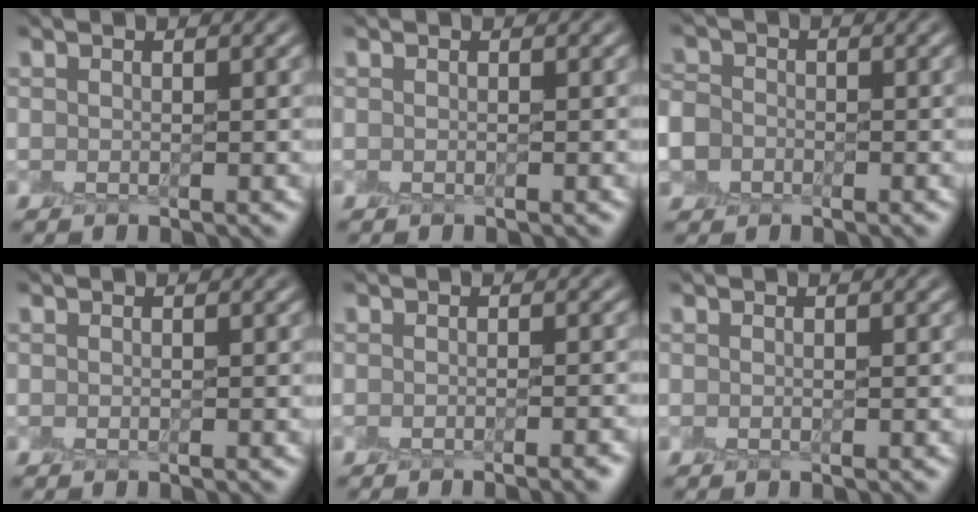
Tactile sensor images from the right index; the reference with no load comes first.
{"total": 0.0}
{"total": 6.5, "force": [-2.3, 5.7, 2.2], "torque": [-0.058, -0.001, -0.075]}
{"total": 0.0}
{"total": 2.4, "force": [-1.7, 0.4, 1.7], "torque": [-0.017, 0.002, -0.020]}
{"total": 0.0}